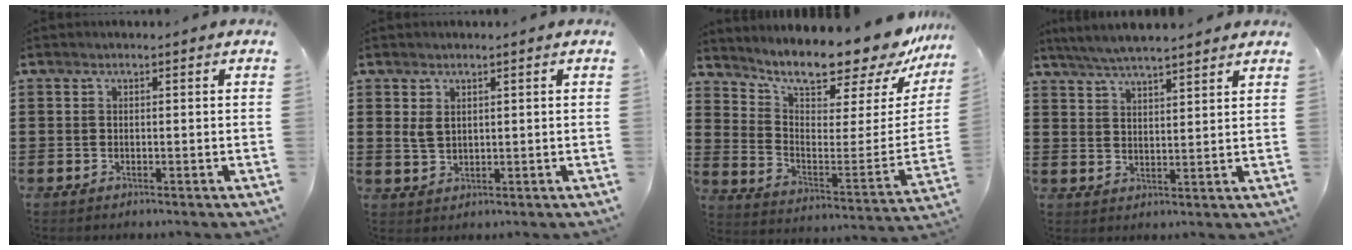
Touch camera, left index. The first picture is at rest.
{"total": 2.4, "force": [0.9, 1.6, 1.5], "torque": [-0.041, 0.003, 0.015]}
{"total": 11.0, "force": [10.2, 1.5, 4.0], "torque": [-0.085, -0.094, 0.167]}
{"total": 4.9, "force": [4.6, 0.1, 1.7], "torque": [-0.047, -0.013, 0.082]}